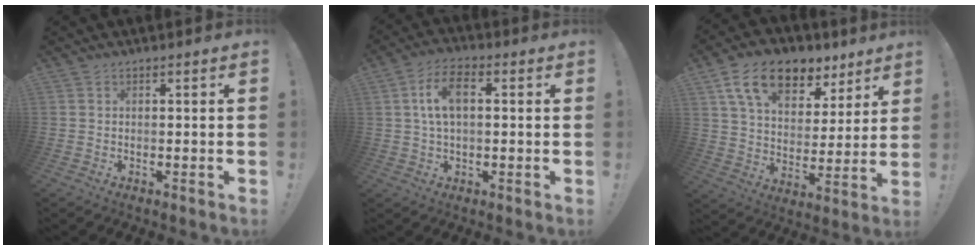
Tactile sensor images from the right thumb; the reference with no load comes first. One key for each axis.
{"total": 8.8, "fx": 1.5, "fy": 4.9, "fz": 7.2, "tx": -0.138, "ty": 0.009, "tz": 0.029}
{"total": 16.7, "fx": 10.3, "fy": 9.6, "fz": 9.0, "tx": -0.159, "ty": -0.051, "tz": 0.188}